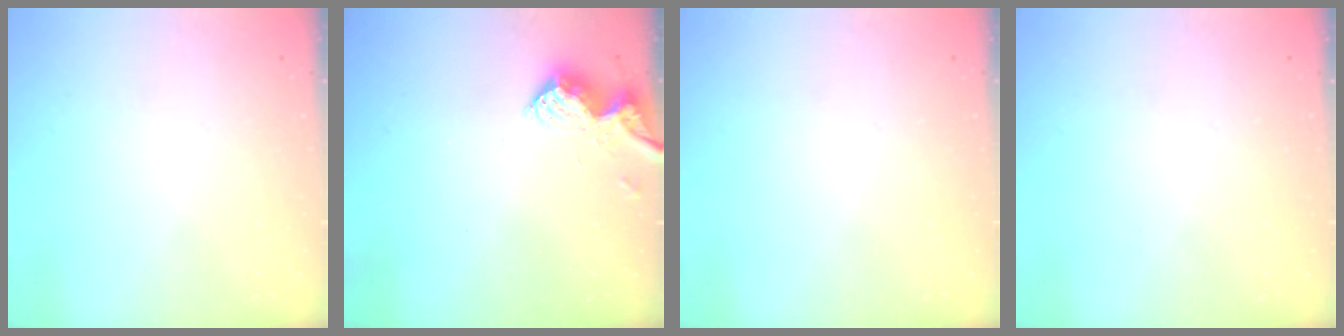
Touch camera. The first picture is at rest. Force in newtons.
{"total": 9.2, "press": 9.2, "slide": 0.6}
{"total": 0.0}
{"total": 0.0}